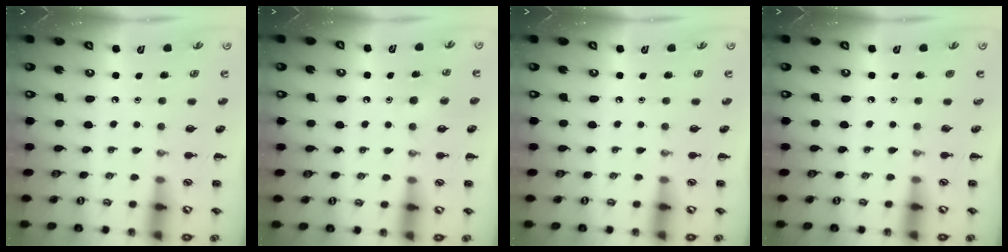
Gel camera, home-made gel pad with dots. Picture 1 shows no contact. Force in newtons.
{"total": 4.5, "press": 4.3, "slide": 1.4}
{"total": 0.0}
{"total": 0.0}